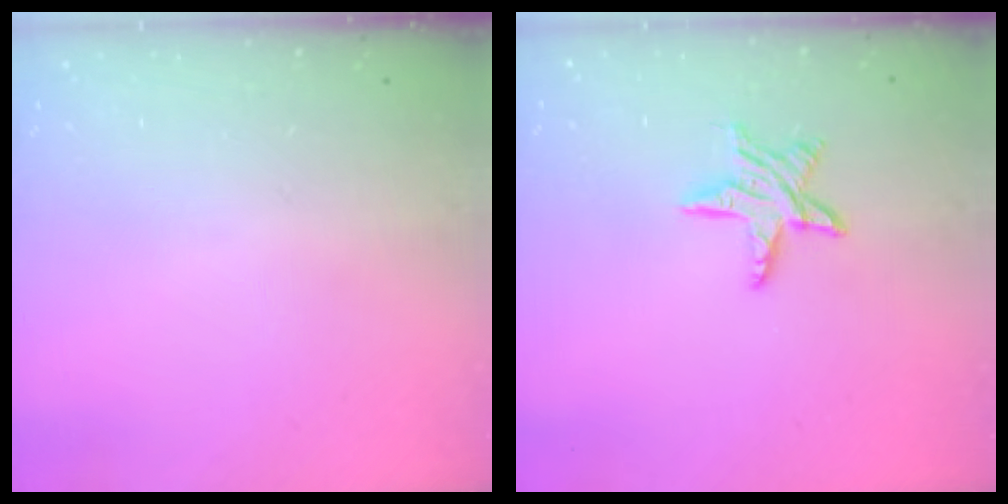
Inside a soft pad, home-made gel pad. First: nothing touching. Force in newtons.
{"total": 8.8, "press": 8.8, "slide": 0.6}